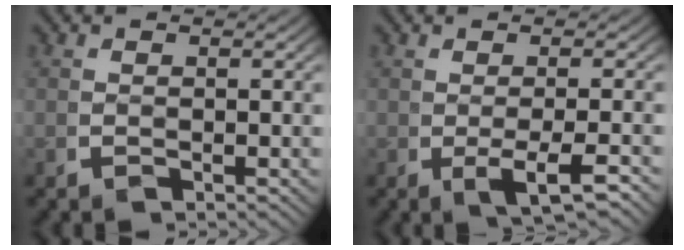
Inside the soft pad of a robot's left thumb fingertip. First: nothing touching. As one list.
[{"total": 3.1, "force": [-0.8, 1.1, 2.8], "torque": [-0.053, -0.007, -0.009]}]